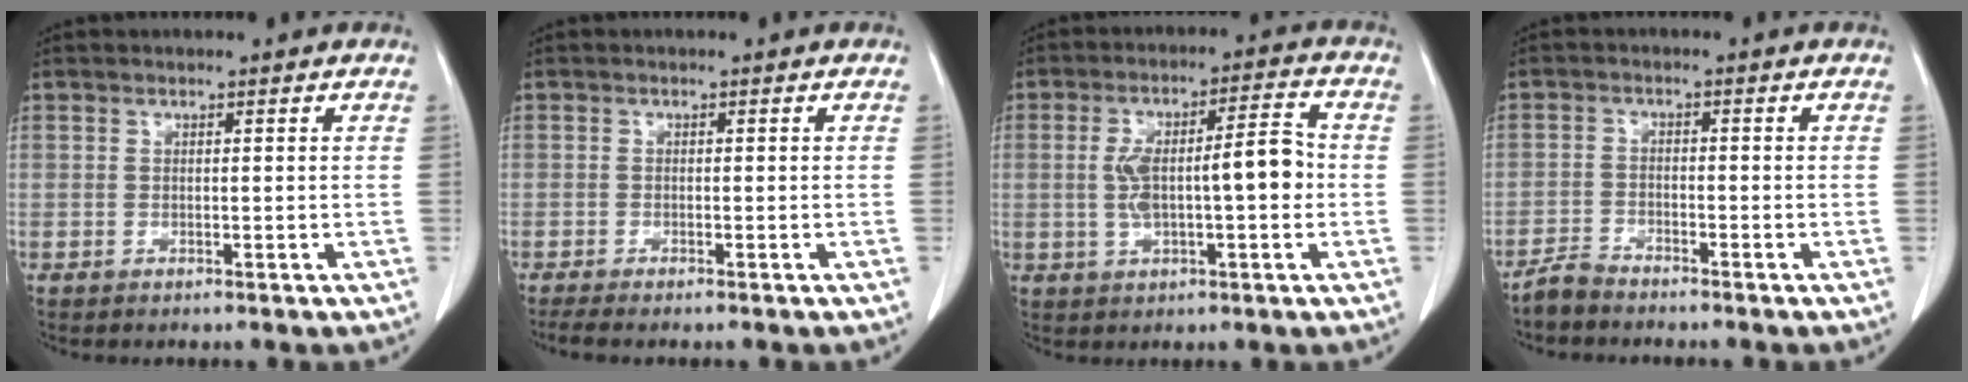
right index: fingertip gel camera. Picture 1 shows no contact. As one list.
[{"total": 3.0, "force": [-2.5, 0.0, 1.6], "torque": [-0.024, -0.007, -0.037]}, {"total": 10.1, "force": [-0.4, 2.6, 9.7], "torque": [-0.174, 0.030, -0.002]}, {"total": 2.6, "force": [-2.6, 0.3, 0.5], "torque": [-0.015, -0.006, -0.049]}]